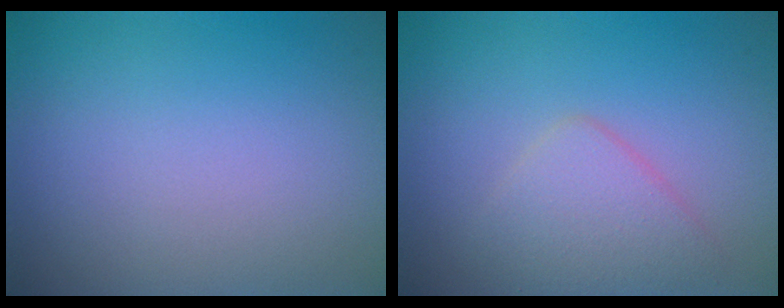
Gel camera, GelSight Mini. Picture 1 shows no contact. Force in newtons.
{"total": 2.7, "press": 2.7, "slide": 0.2}